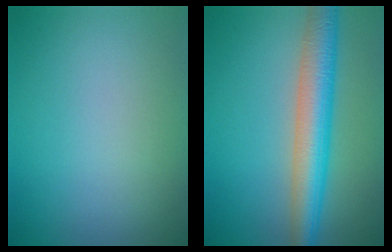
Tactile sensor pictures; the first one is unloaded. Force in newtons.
{"total": 6.5, "press": 6.5, "slide": 0.1}